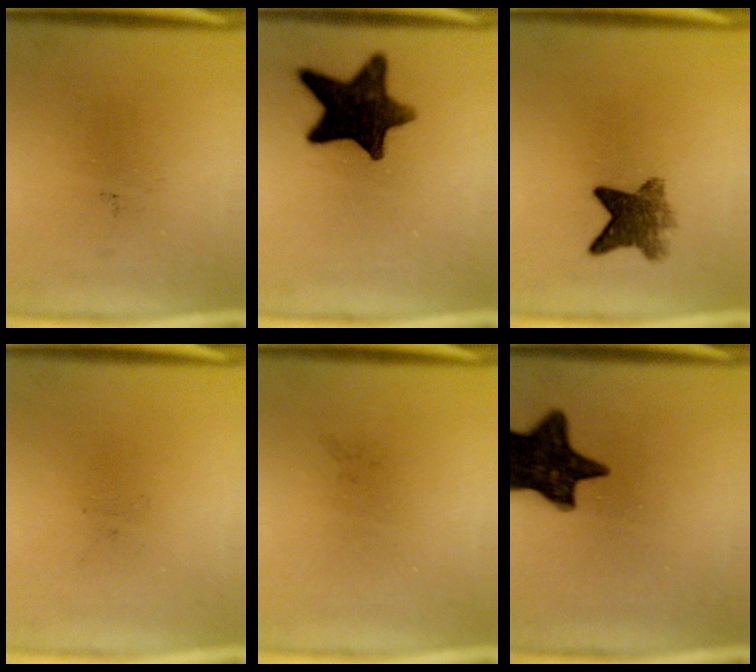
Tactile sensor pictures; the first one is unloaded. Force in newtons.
{"total": 13.6}
{"total": 5.9}
{"total": 0.0}
{"total": 0.0}
{"total": 15.0}